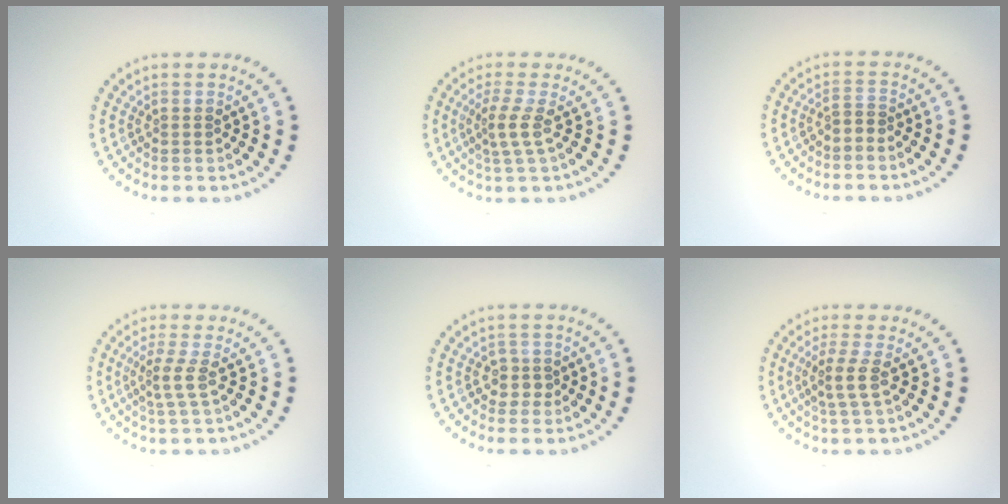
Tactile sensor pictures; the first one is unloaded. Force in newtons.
{"total": 2.3, "press": 1.5, "slide": 1.6}
{"total": 0.8, "press": 0.6, "slide": 0.6}
{"total": 2.2, "press": 1.5, "slide": 1.6}
{"total": 1.7, "press": 1.3, "slide": 1.0}
{"total": 2.2, "press": 1.7, "slide": 1.4}